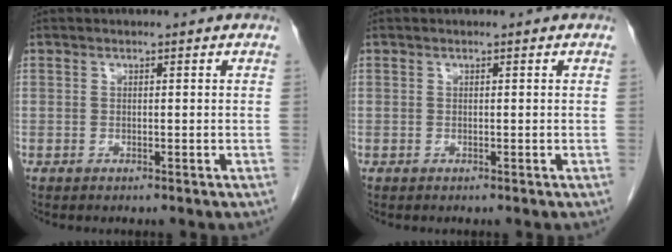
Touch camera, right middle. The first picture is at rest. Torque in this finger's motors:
{"motor_torque": [0.00, 0.00, 0.00, 0.00]}